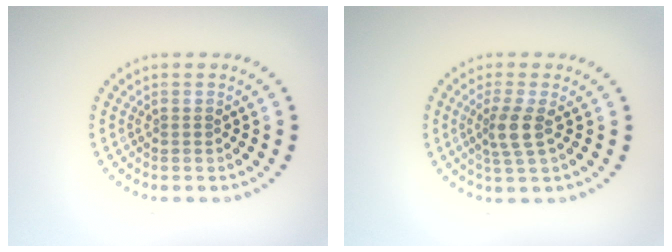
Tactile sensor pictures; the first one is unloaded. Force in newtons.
{"total": 2.5, "press": 2.0, "slide": 1.6}